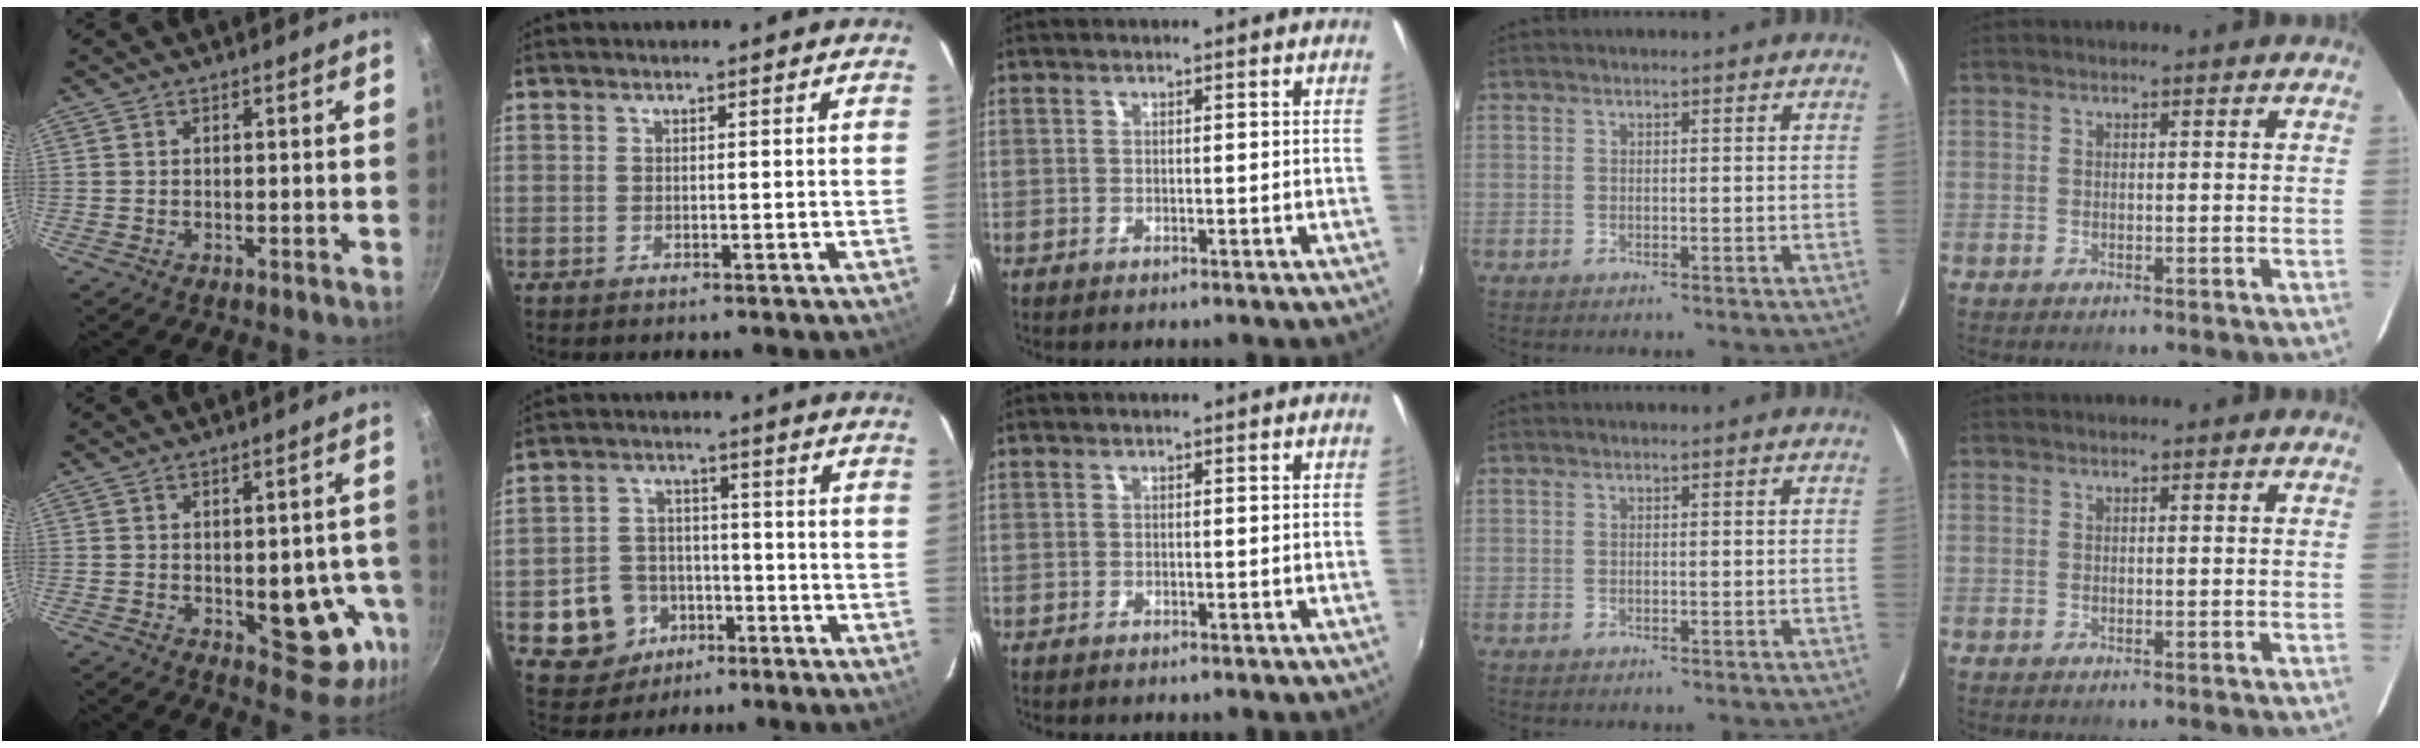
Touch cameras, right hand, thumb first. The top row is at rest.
{"thumb": {"total": 12.0, "force": [-2.4, 6.4, 9.8], "torque": [-0.060, 0.001, -0.023]}, "index": {"total": 9.5, "force": [-4.1, 8.3, 1.9], "torque": [-0.063, 0.029, -0.046]}}